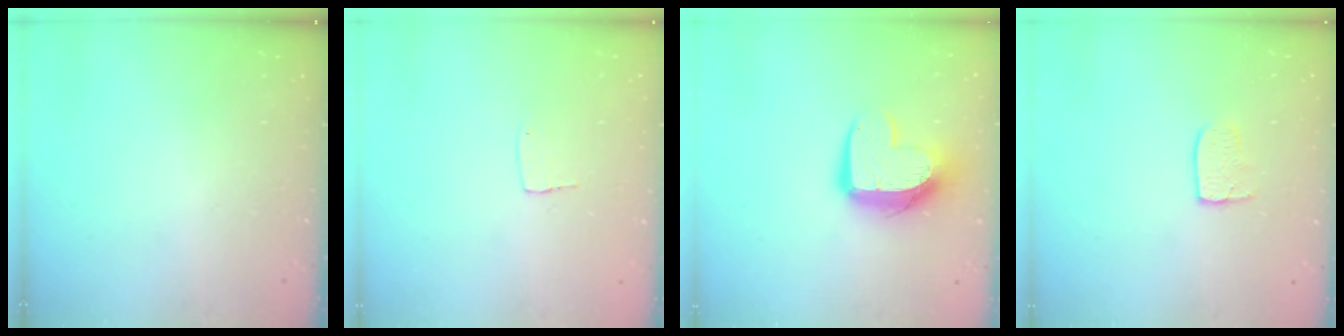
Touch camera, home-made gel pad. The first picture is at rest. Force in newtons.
{"total": 3.8, "press": 3.8, "slide": 0.1}
{"total": 11.9, "press": 11.8, "slide": 0.9}
{"total": 4.9, "press": 4.9, "slide": 0.3}